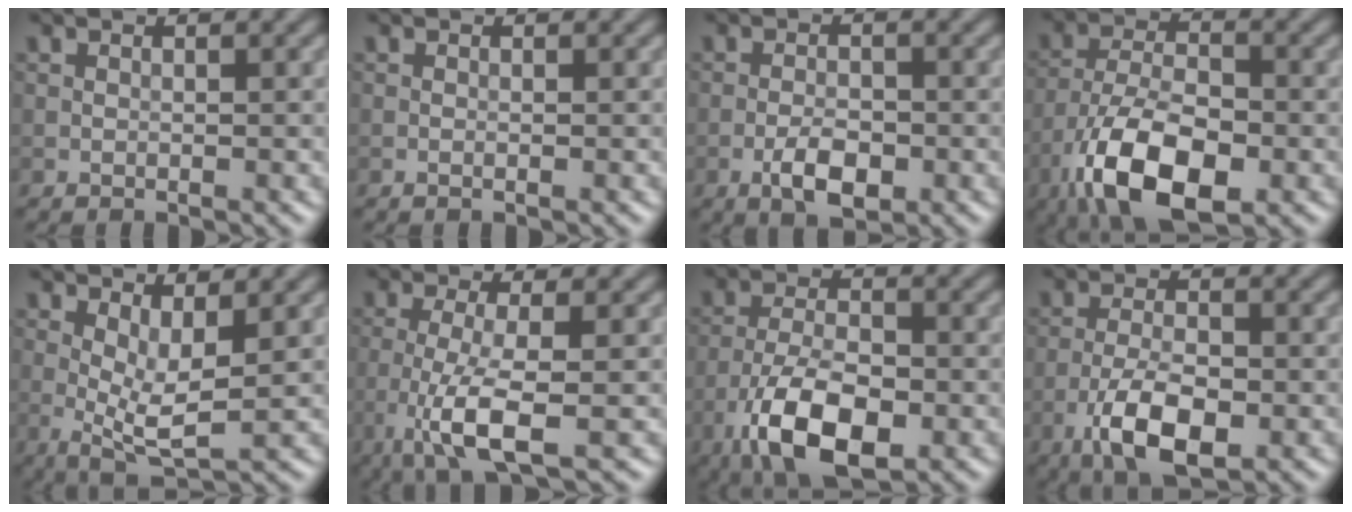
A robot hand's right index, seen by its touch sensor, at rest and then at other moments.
{"total": 0.0}
{"total": 3.4, "force": [-1.5, 1.5, 2.7], "torque": [-0.047, 0.001, -0.030]}
{"total": 10.8, "force": [-5.4, 4.7, 8.1], "torque": [-0.159, -0.006, -0.100]}
{"total": 4.3, "force": [0.5, 1.3, 4.1], "torque": [-0.076, -0.011, 0.011]}
{"total": 5.8, "force": [-1.9, 1.3, 5.3], "torque": [-0.108, -0.008, -0.040]}
{"total": 9.1, "force": [-4.5, 3.9, 7.0], "torque": [-0.133, -0.005, -0.083]}
{"total": 6.4, "force": [-2.9, 2.6, 5.1], "torque": [-0.099, -0.003, -0.056]}